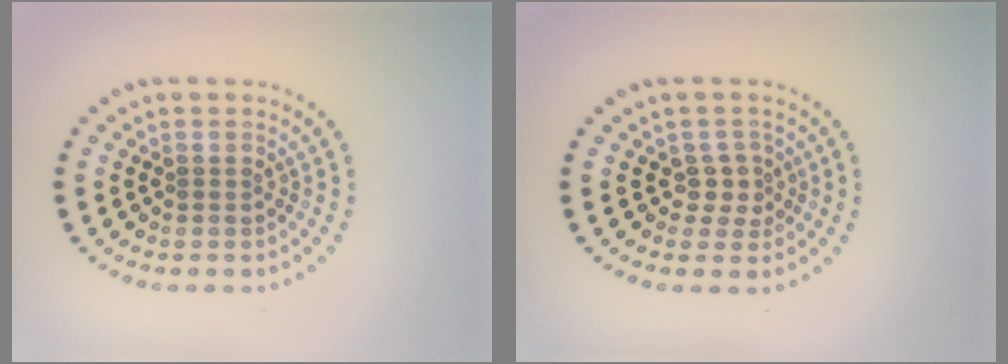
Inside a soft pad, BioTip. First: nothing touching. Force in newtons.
{"total": 1.7, "press": 1.3, "slide": 1.1}